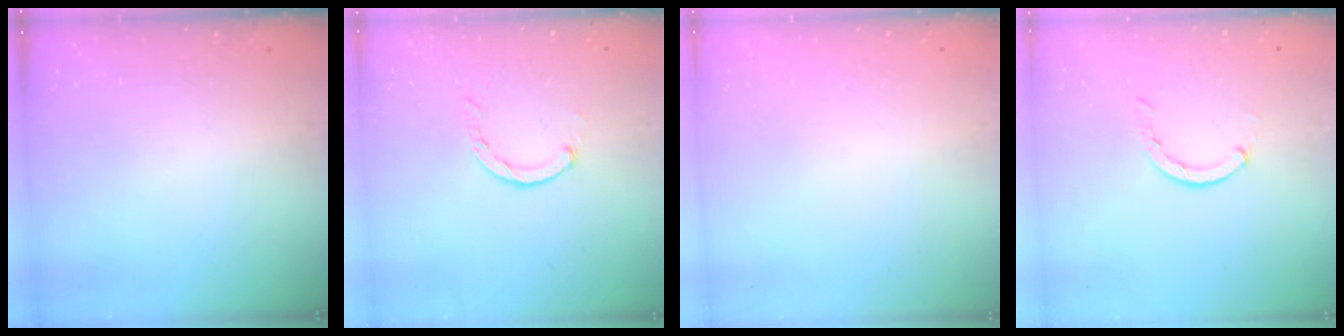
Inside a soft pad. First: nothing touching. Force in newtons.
{"total": 2.0, "press": 2.0, "slide": 0.4}
{"total": 2.6, "press": 2.6, "slide": 0.2}
{"total": 1.5, "press": 1.5, "slide": 0.2}